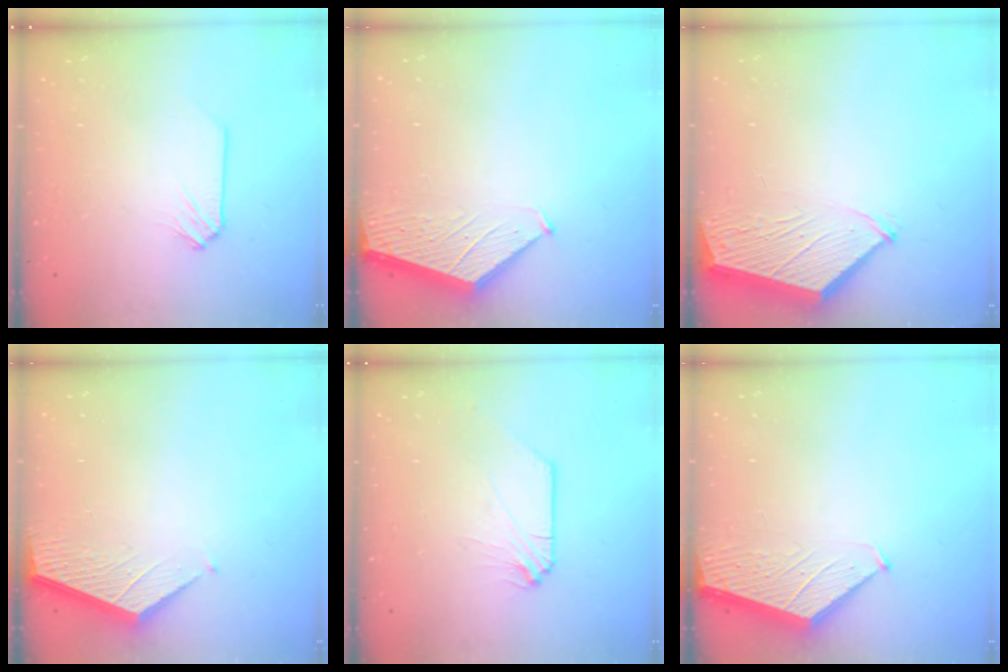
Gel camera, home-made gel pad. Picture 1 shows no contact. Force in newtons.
{"total": 1.5, "press": 1.5, "slide": 0.2}
{"total": 3.0, "press": 3.0, "slide": 0.4}
{"total": 3.6, "press": 3.6, "slide": 0.3}
{"total": 0.0}
{"total": 1.5, "press": 1.5, "slide": 0.2}